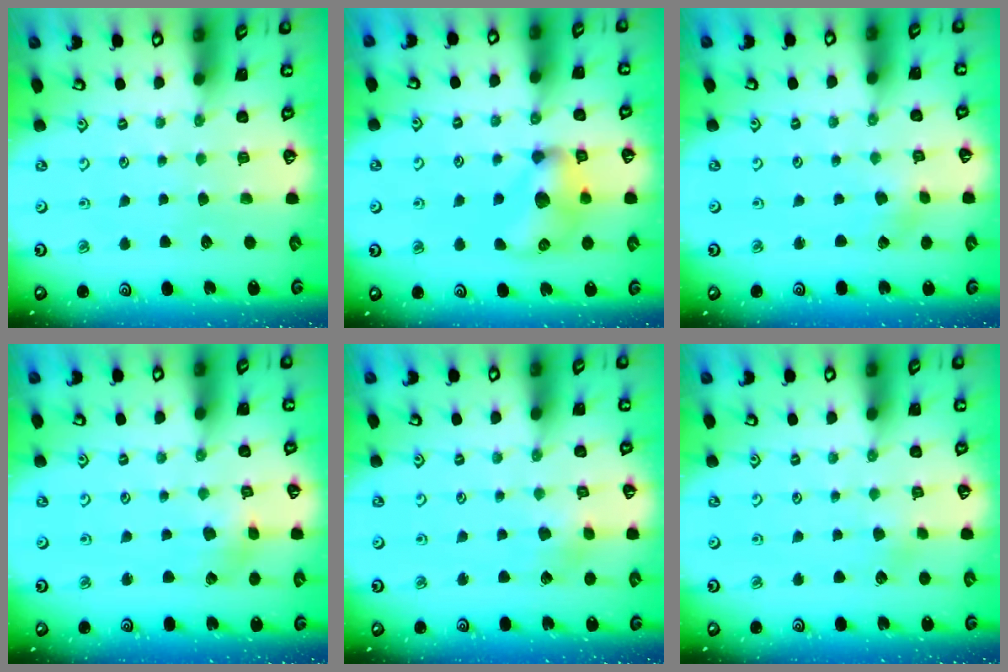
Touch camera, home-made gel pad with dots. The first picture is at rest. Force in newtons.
{"total": 14.3, "press": 14.3, "slide": 1.0}
{"total": 0.8, "press": 0.8, "slide": 0.1}
{"total": 2.2, "press": 2.2, "slide": 0.4}
{"total": 3.0, "press": 3.0, "slide": 0.4}
{"total": 2.9, "press": 2.9, "slide": 0.2}